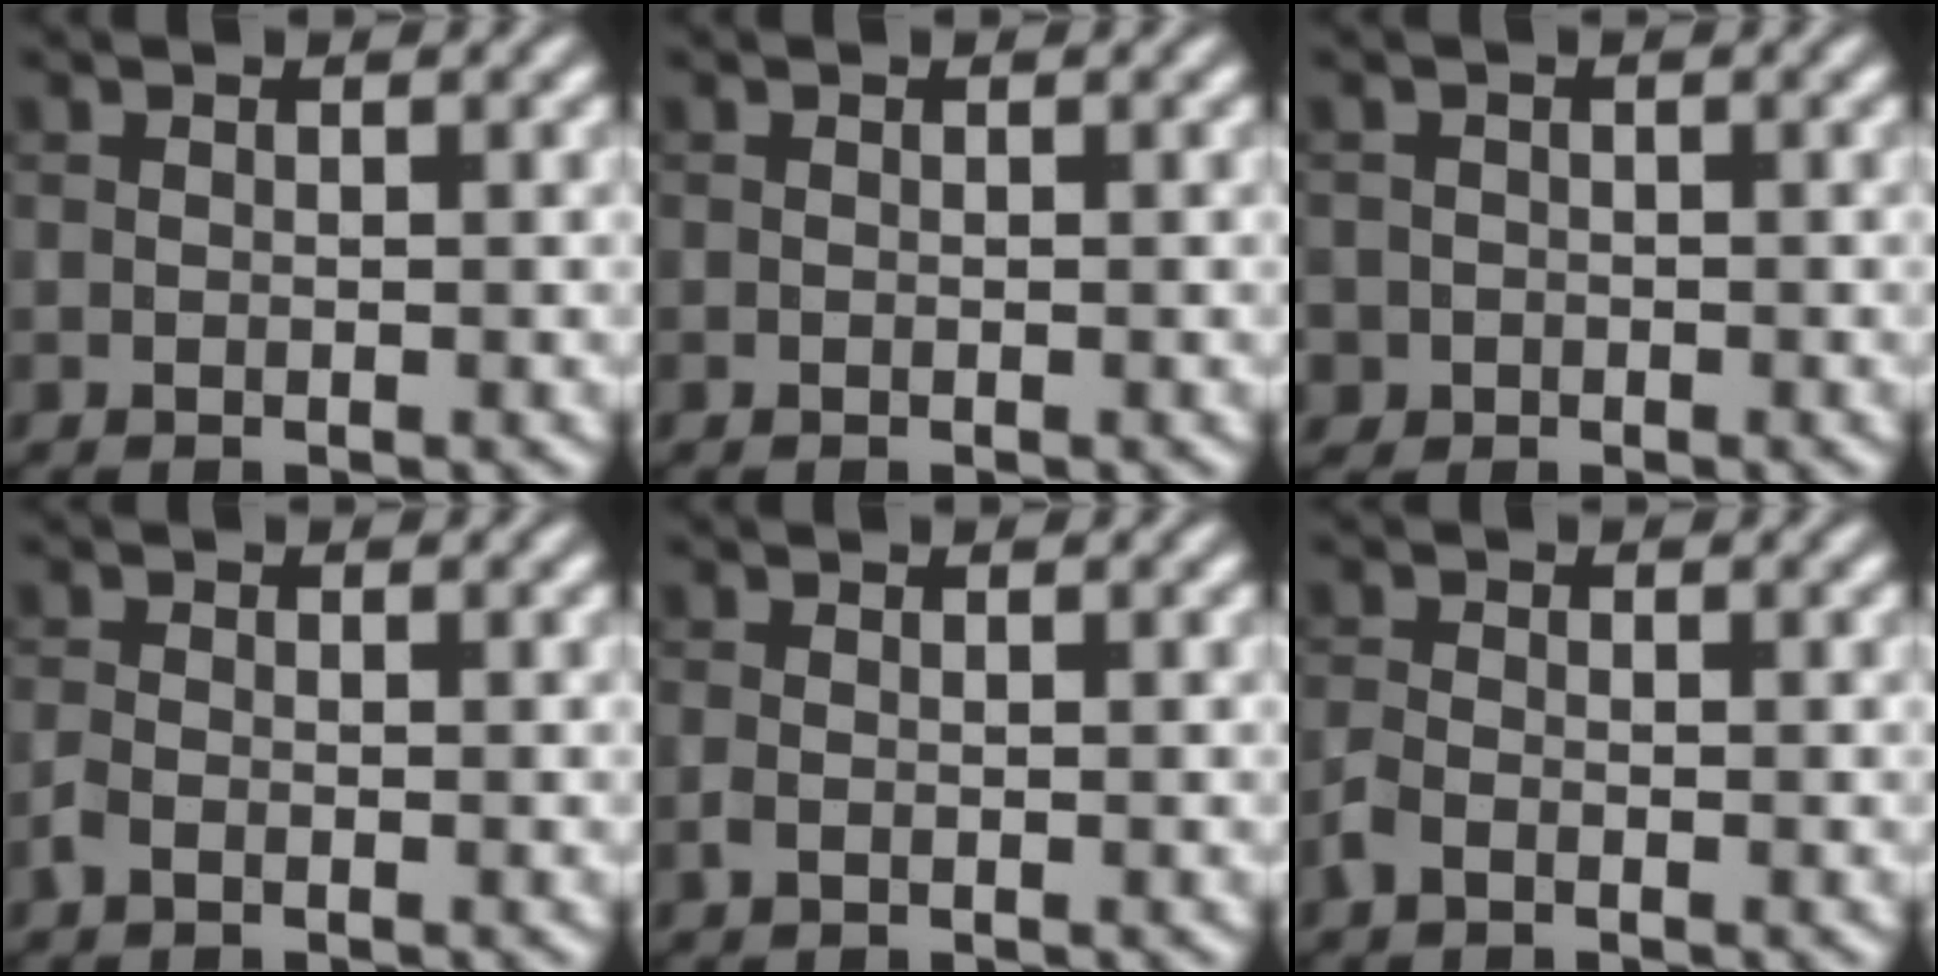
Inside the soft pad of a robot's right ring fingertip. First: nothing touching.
{"total": 0.0}
{"total": 2.3, "force": [-0.9, 2.1, 0.1], "torque": [0.014, 0.000, -0.016]}
{"total": 1.1, "force": [-0.7, 0.6, 0.6], "torque": [-0.011, 0.000, -0.017]}
{"total": 0.6, "force": [-0.2, 0.4, 0.4], "torque": [-0.010, -0.002, -0.004]}
{"total": 1.5, "force": [-1.0, 0.8, 0.8], "torque": [-0.016, 0.001, -0.024]}